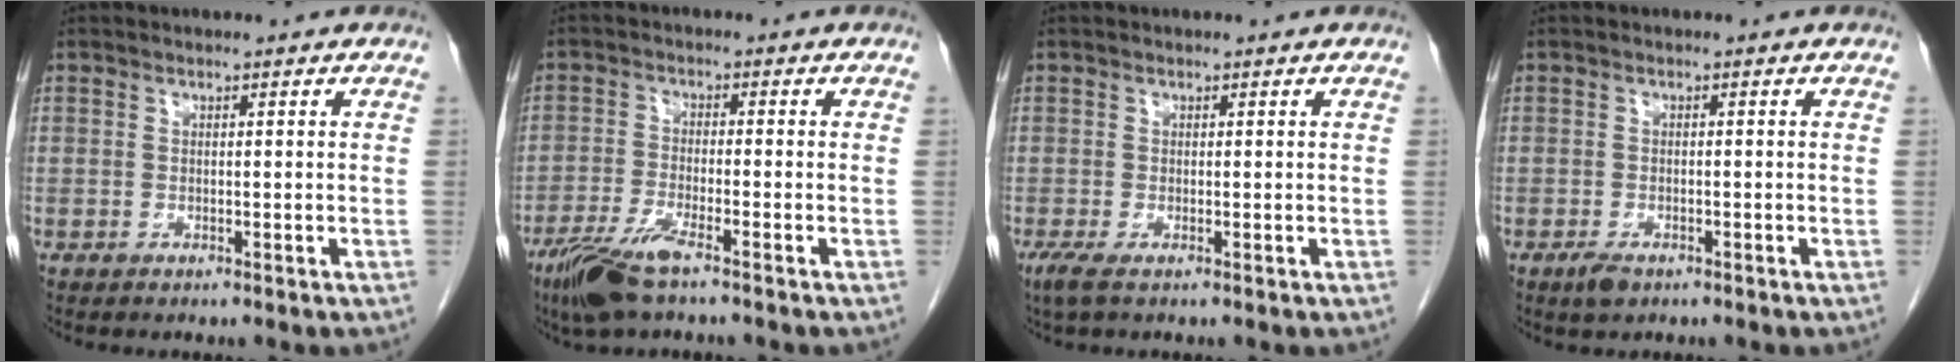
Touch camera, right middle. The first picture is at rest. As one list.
[{"total": 6.7, "force": [-4.7, 0.7, 4.8], "torque": [-0.103, -0.016, -0.090]}, {"total": 1.8, "force": [-0.9, 0.2, 1.5], "torque": [-0.036, -0.009, -0.017]}, {"total": 2.0, "force": [-1.3, 0.9, 1.3], "torque": [-0.027, -0.002, -0.020]}]